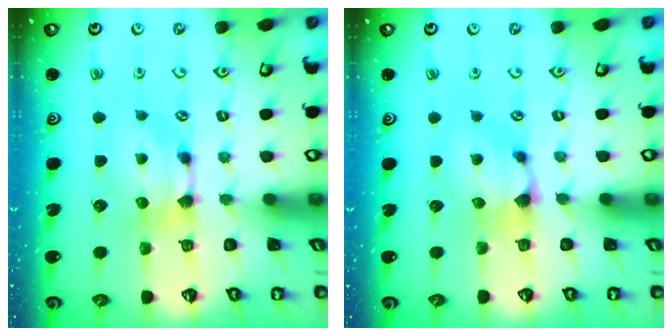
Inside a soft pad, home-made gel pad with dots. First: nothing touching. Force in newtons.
{"total": 2.4, "press": 2.3, "slide": 0.6}